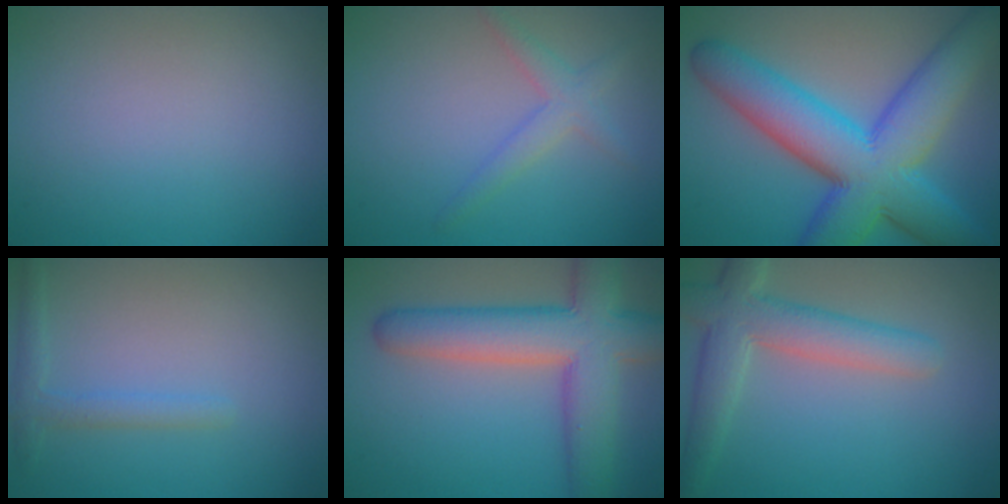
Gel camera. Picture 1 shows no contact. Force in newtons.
{"total": 2.1, "press": 2.1, "slide": 0.1}
{"total": 11.8, "press": 11.8, "slide": 0.3}
{"total": 1.7, "press": 1.7, "slide": 0.1}
{"total": 8.7, "press": 8.7, "slide": 0.3}
{"total": 5.1, "press": 5.0, "slide": 0.5}